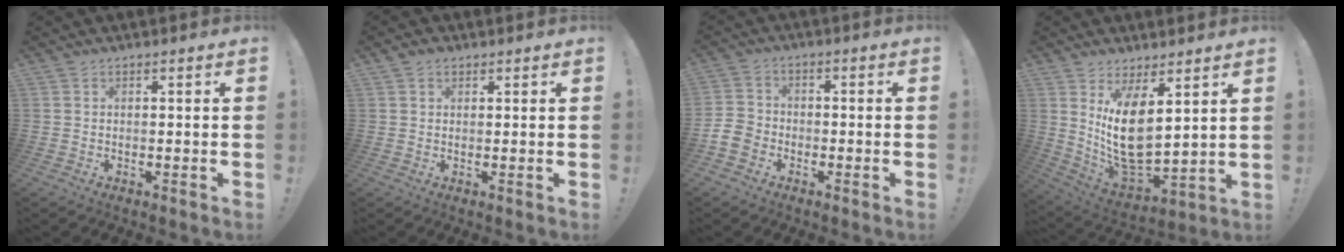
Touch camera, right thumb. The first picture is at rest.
{"total": 1.6, "force": [0.9, 1.1, 0.7], "torque": [-0.011, 0.000, 0.017]}
{"total": 6.6, "force": [-3.7, 5.0, 2.4], "torque": [-0.058, 0.027, -0.068]}
{"total": 14.9, "force": [6.3, 7.0, 11.6], "torque": [-0.231, -0.059, 0.114]}